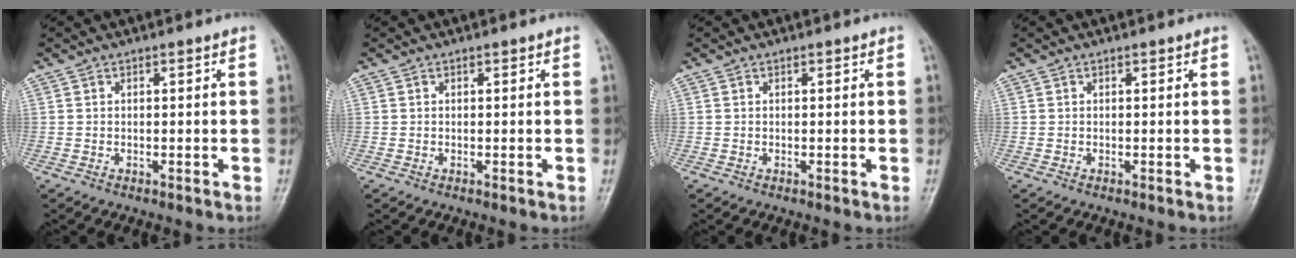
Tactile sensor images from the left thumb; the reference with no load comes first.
{"total": 0.0}
{"total": 0.0}
{"total": 0.0}